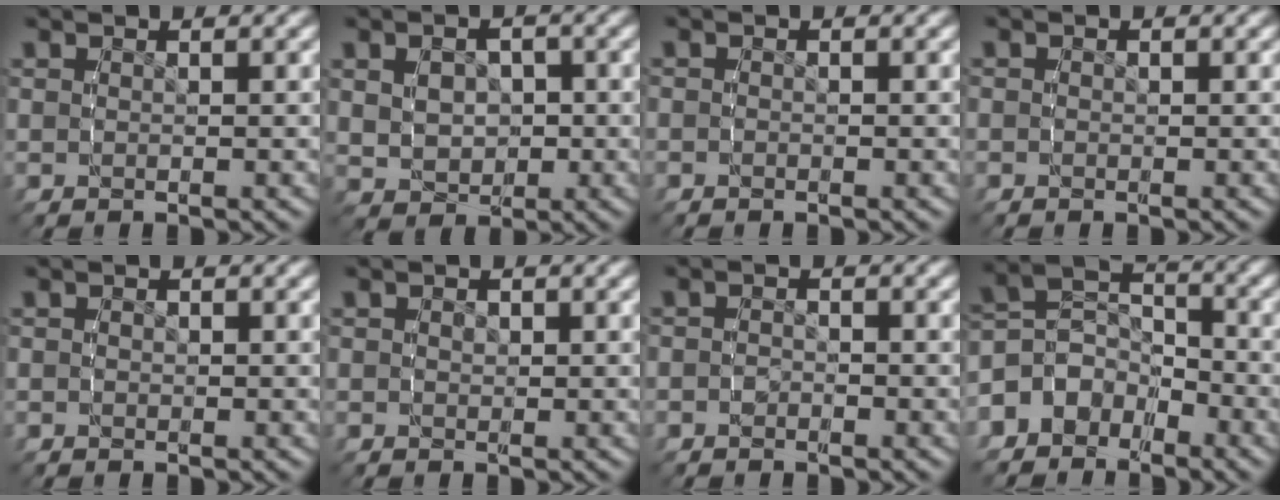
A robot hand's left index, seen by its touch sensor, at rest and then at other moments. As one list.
[{"total": 5.3, "force": [-0.9, 4.5, 2.7], "torque": [-0.057, -0.019, -0.012]}, {"total": 1.1, "force": [-1.0, -0.4, -0.4], "torque": [0.007, -0.004, -0.019]}, {"total": 1.0, "force": [-0.8, -0.2, -0.4], "torque": [0.009, -0.005, -0.015]}, {"total": 1.1, "force": [-1.0, -0.1, -0.3], "torque": [0.005, -0.008, -0.018]}, {"total": 1.0, "force": [-0.9, 0.2, -0.2], "torque": [0.003, -0.011, -0.013]}, {"total": 1.9, "force": [-1.8, 0.7, 0.0], "torque": [-0.010, -0.011, -0.033]}, {"total": 8.7, "force": [-4.7, 7.0, 2.1], "torque": [-0.047, -0.015, -0.102]}]